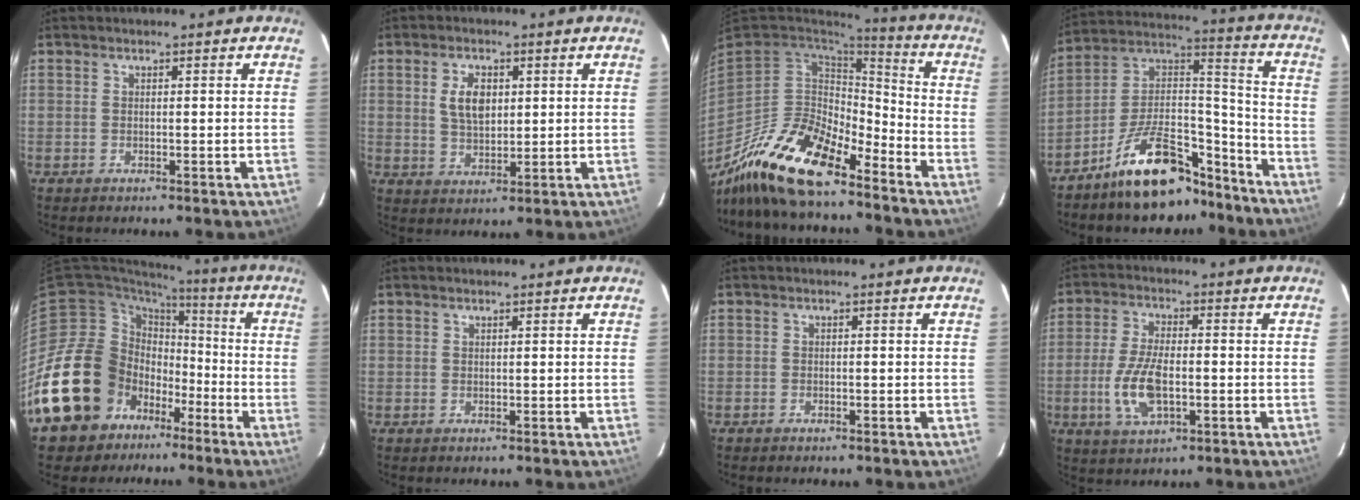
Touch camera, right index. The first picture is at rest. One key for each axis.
{"total": 6.0, "fx": 1.6, "fy": 3.5, "fz": 4.6, "tx": -0.085, "ty": 0.005, "tz": 0.036}
{"total": 18.9, "fx": -14.3, "fy": 6.4, "fz": 10.7, "tx": -0.224, "ty": -0.021, "tz": -0.268}
{"total": 18.3, "fx": -13.4, "fy": 7.8, "fz": 9.7, "tx": -0.188, "ty": 0.051, "tz": -0.208}
{"total": 19.9, "fx": -9.6, "fy": 15.6, "fz": 7.9, "tx": -0.183, "ty": 0.038, "tz": -0.154}
{"total": 0.6, "fx": 0.3, "fy": 0.6, "fz": -0.1, "tx": 0.003, "ty": 0.003, "tz": 0.005}
{"total": 0.7, "fx": -0.6, "fy": 0.4, "fz": 0.1, "tx": -0.005, "ty": 0.001, "tz": -0.010}
{"total": 9.5, "fx": -2.1, "fy": 4.3, "fz": 8.2, "tx": -0.175, "ty": -0.005, "tz": -0.037}